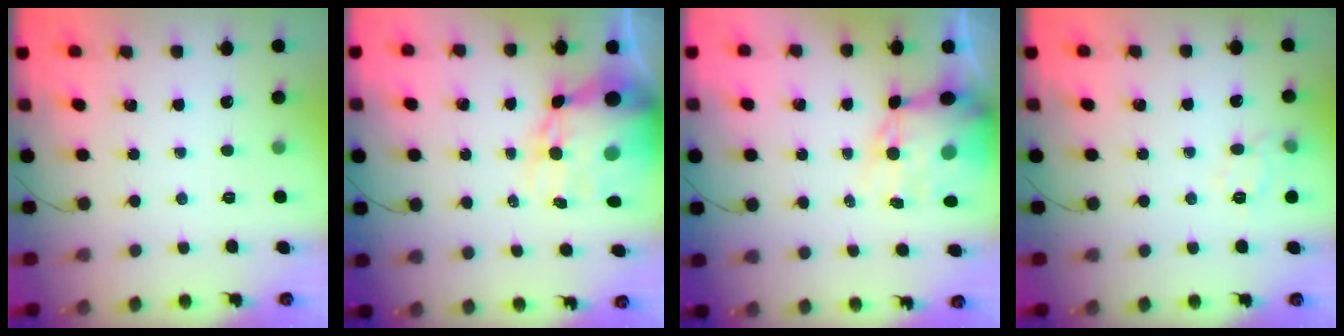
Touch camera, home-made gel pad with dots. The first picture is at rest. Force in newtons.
{"total": 15.2, "press": 14.8, "slide": 3.5}
{"total": 11.9, "press": 11.5, "slide": 2.8}
{"total": 7.9, "press": 7.8, "slide": 1.0}